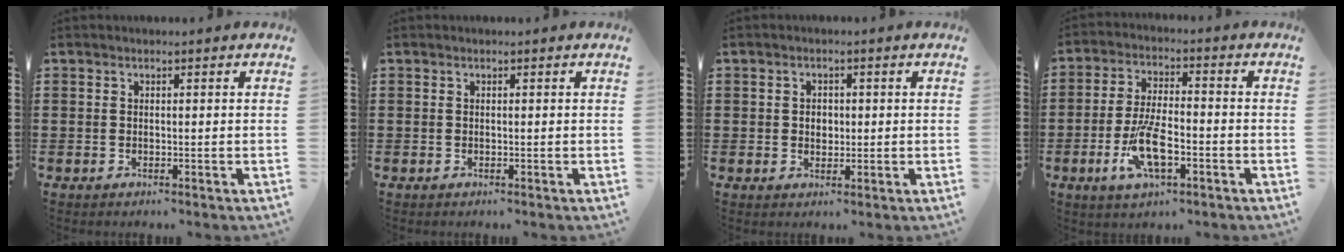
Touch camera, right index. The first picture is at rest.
{"total": 0.0}
{"total": 1.9, "force": [0.2, 1.5, 1.0], "torque": [-0.023, 0.010, 0.001]}
{"total": 8.5, "force": [-3.2, 3.2, 7.2], "torque": [-0.164, -0.011, -0.062]}